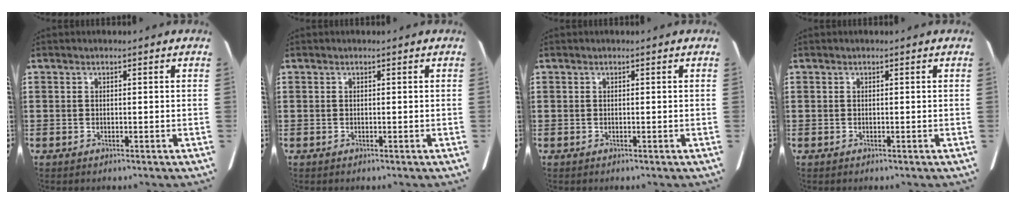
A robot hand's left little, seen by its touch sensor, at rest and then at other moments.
{"total": 0.0}
{"total": 0.0}
{"total": 0.0}